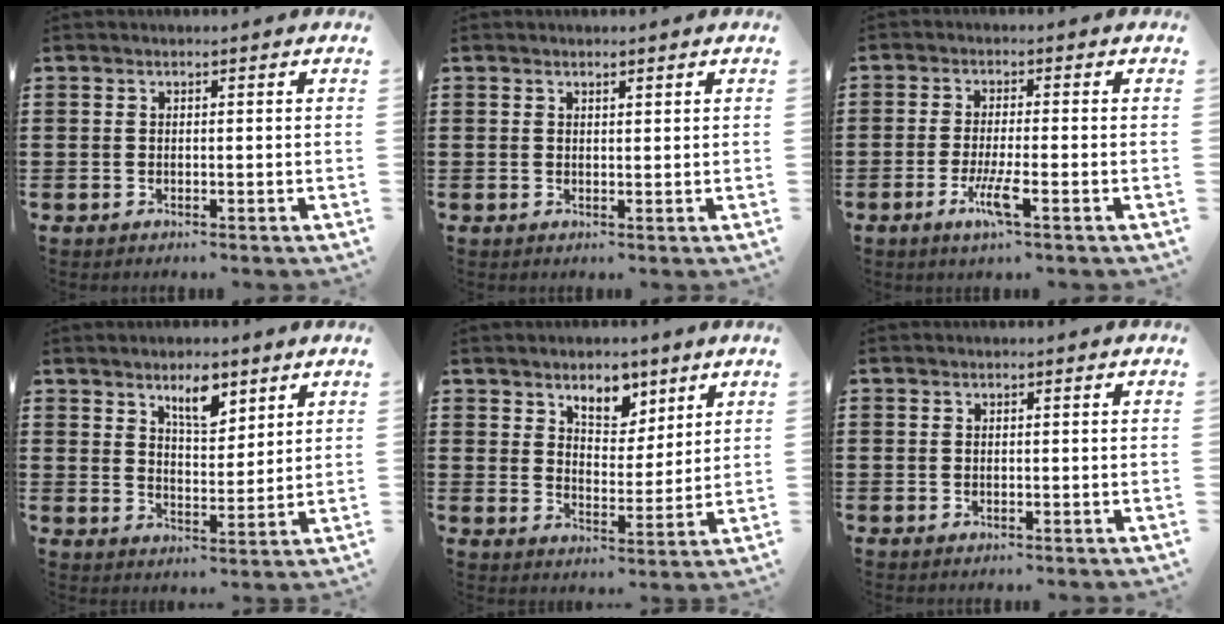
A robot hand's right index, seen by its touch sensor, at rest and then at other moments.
{"total": 0.8, "force": [0.7, 0.3, 0.3], "torque": [-0.008, 0.002, 0.013]}
{"total": 5.0, "force": [-2.3, 0.5, 4.4], "torque": [-0.093, -0.015, -0.044]}
{"total": 5.8, "force": [4.0, 2.2, 3.5], "torque": [-0.055, -0.006, 0.067]}
{"total": 6.2, "force": [4.5, 3.5, 2.3], "torque": [-0.042, -0.009, 0.078]}
{"total": 0.0}